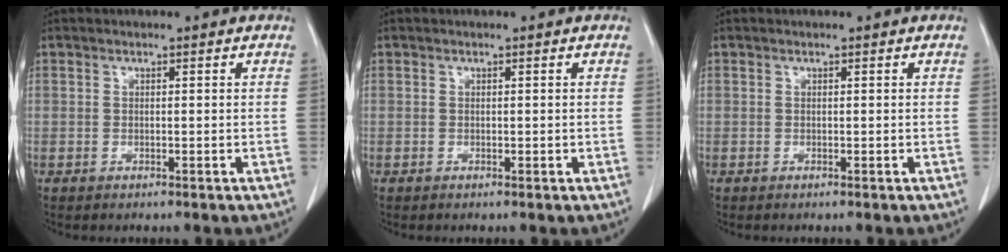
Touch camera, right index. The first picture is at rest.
{"total": 0.0}
{"total": 0.0}